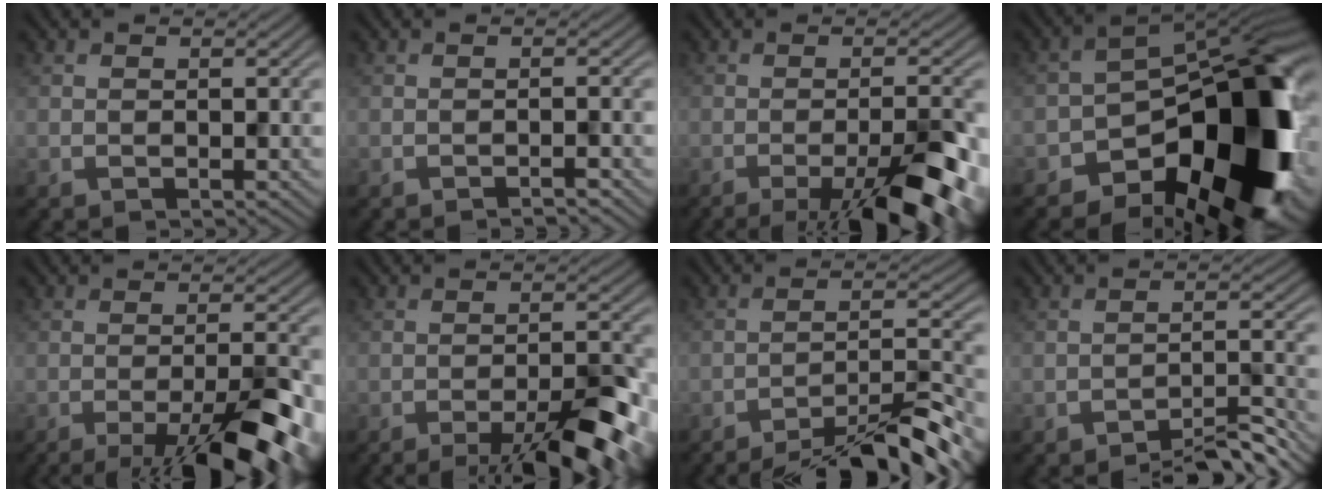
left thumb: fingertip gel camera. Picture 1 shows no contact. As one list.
[{"total": 1.0, "force": [-0.8, -0.5, 0.2], "torque": [-0.004, 0.007, -0.015]}, {"total": 10.7, "force": [-5.9, 1.5, 8.8], "torque": [-0.128, 0.005, -0.084]}, {"total": 18.2, "force": [-8.0, 9.6, 13.3], "torque": [-0.157, -0.013, -0.133]}, {"total": 11.5, "force": [-6.1, 1.9, 9.6], "torque": [-0.133, 0.006, -0.087]}, {"total": 8.8, "force": [-5.6, 1.0, 6.7], "torque": [-0.099, 0.007, -0.082]}, {"total": 10.2, "force": [-8.3, 1.1, 5.7], "torque": [-0.091, 0.010, -0.120]}, {"total": 4.3, "force": [-3.8, 0.1, 2.1], "torque": [-0.031, 0.013, -0.061]}]